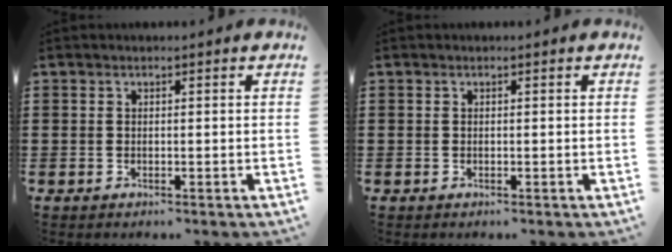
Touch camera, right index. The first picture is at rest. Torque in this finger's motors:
{"motor_torque": [-0.11, 0.01, 0.01, -0.01]}